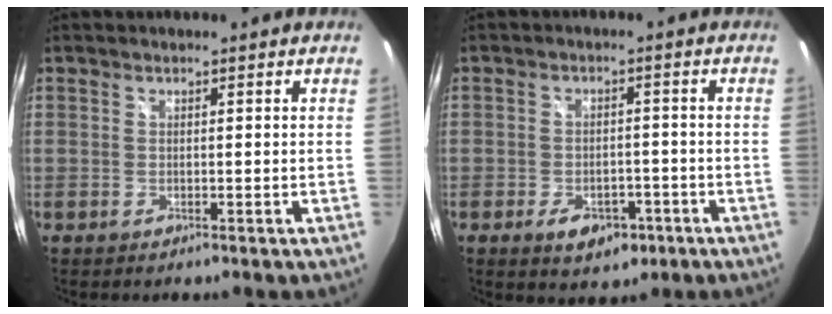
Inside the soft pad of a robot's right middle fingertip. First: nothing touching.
{"total": 6.6, "force": [-3.5, 4.1, 3.9], "torque": [-0.080, 0.003, -0.043]}